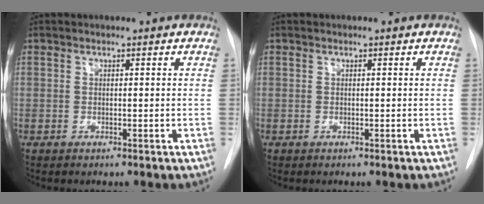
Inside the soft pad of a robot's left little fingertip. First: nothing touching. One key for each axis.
{"total": 0.0}